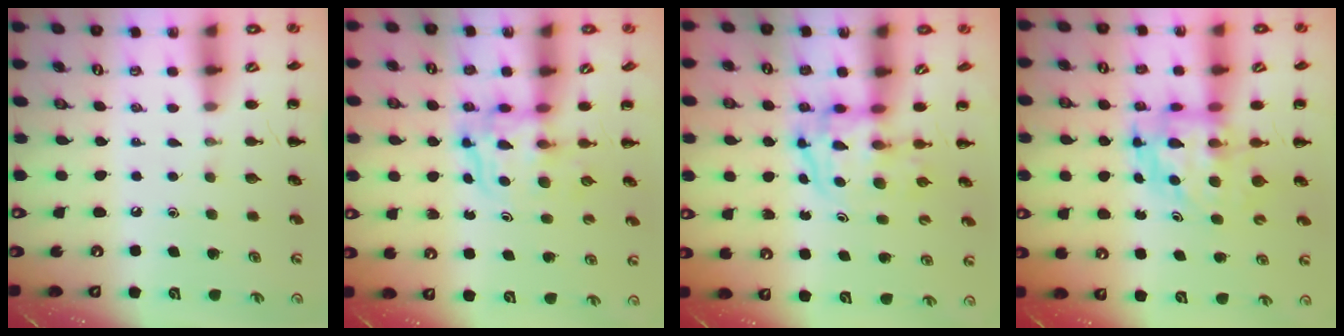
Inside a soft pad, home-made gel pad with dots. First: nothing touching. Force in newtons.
{"total": 3.6, "press": 3.6, "slide": 0.2}
{"total": 4.0, "press": 3.9, "slide": 0.7}
{"total": 5.0, "press": 4.8, "slide": 1.3}